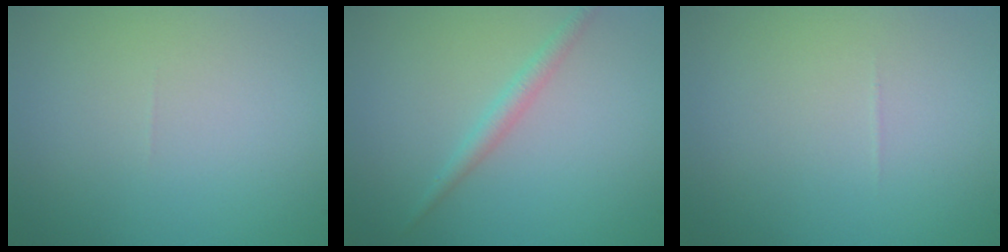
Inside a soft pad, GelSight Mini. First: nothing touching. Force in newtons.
{"total": 1.6, "press": 1.6, "slide": 0.0}
{"total": 0.0}